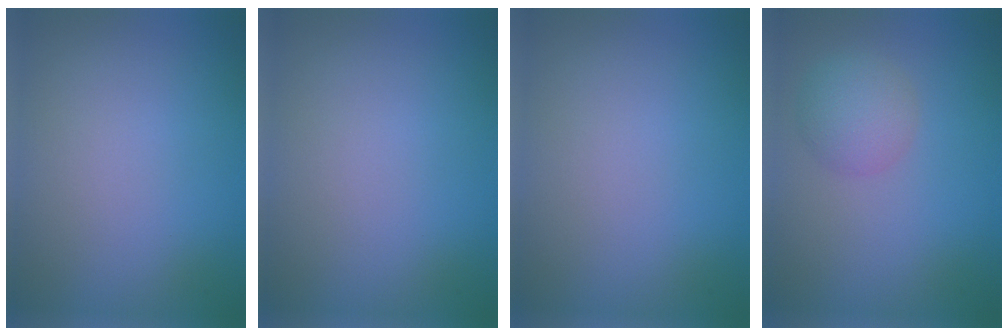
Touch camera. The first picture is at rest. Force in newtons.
{"total": 0.0}
{"total": 0.0}
{"total": 3.0, "press": 3.0, "slide": 0.0}